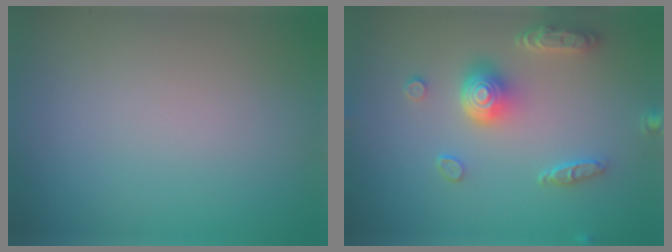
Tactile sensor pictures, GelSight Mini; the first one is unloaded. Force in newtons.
{"total": 5.0, "press": 3.8, "slide": 3.2}